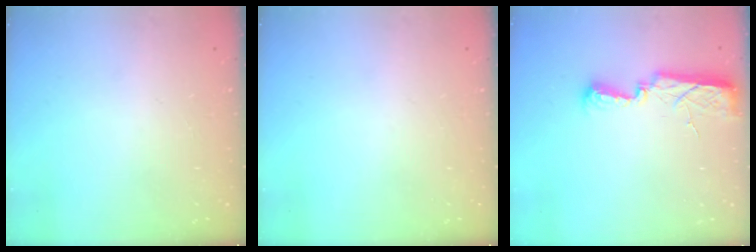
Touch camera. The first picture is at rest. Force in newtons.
{"total": 0.0}
{"total": 10.7, "press": 9.0, "slide": 5.8}